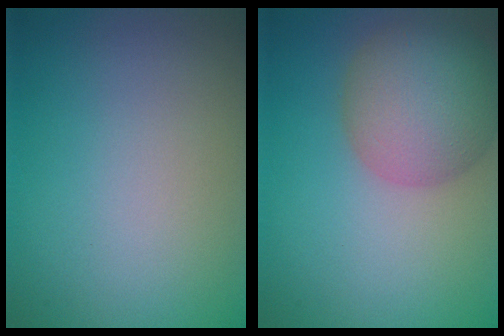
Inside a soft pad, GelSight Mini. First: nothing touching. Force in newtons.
{"total": 7.3, "press": 7.3, "slide": 0.3}